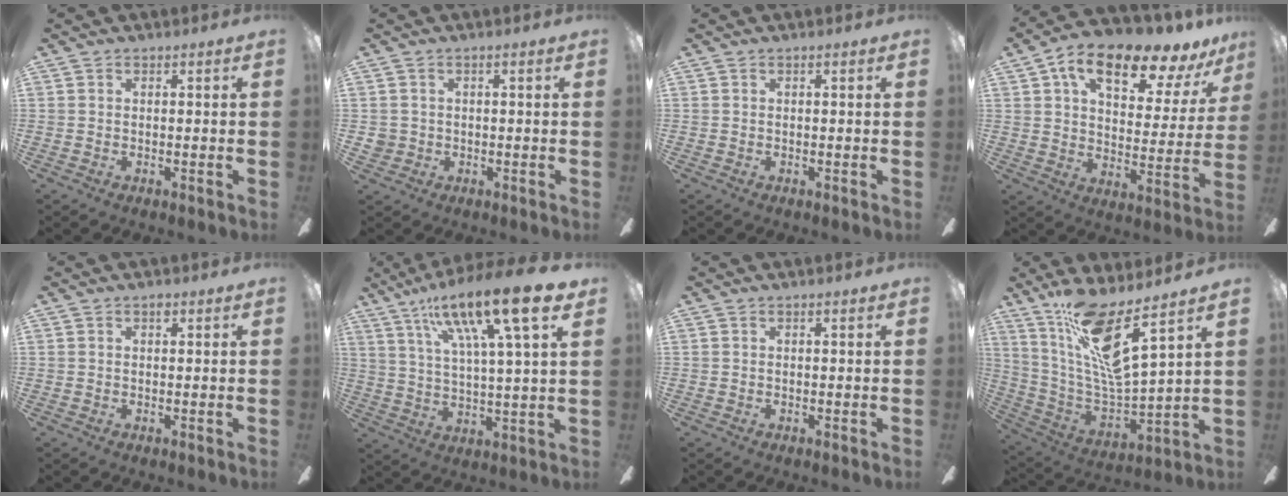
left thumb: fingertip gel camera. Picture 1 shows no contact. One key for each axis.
{"total": 2.4, "fx": -0.3, "fy": 2.3, "fz": 0.7, "tx": -0.014, "ty": 0.005, "tz": -0.006}
{"total": 0.0}
{"total": 17.6, "fx": 11.9, "fy": 7.1, "fz": 10.9, "tx": -0.175, "ty": -0.068, "tz": 0.197}
{"total": 0.9, "fx": 0.5, "fy": 0.4, "fz": 0.6, "tx": -0.004, "ty": 0.000, "tz": 0.007}
{"total": 18.9, "fx": 11.8, "fy": 3.3, "fz": 14.4, "tx": -0.247, "ty": -0.058, "tz": 0.181}
{"total": 0.0}
{"total": 16.1, "fx": 10.8, "fy": 2.8, "fz": 11.6, "tx": -0.240, "ty": -0.071, "tz": 0.180}